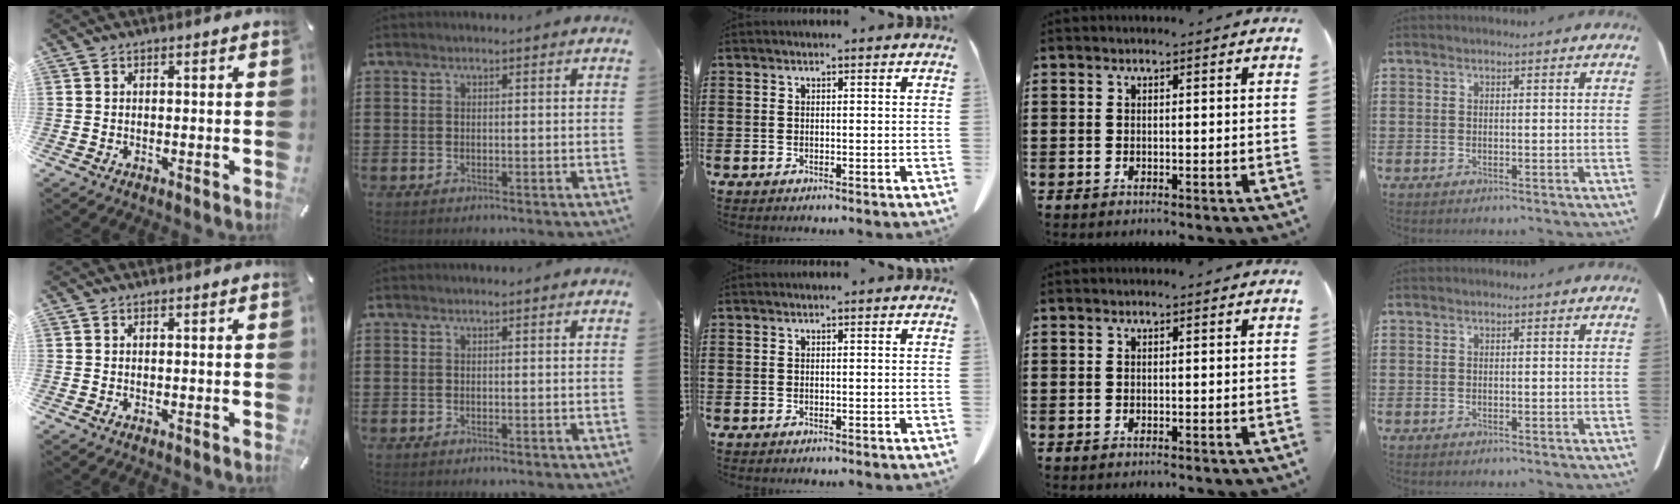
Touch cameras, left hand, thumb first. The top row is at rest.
{}